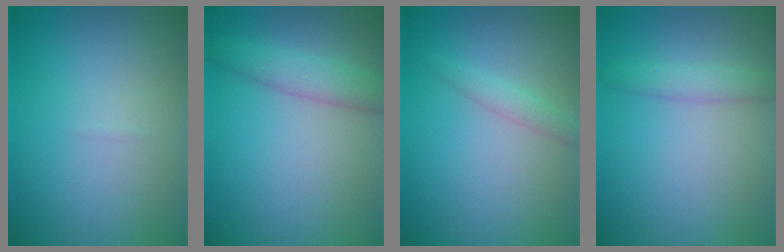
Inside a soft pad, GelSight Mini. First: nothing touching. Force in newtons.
{"total": 3.2, "press": 3.1, "slide": 0.2}
{"total": 1.4, "press": 1.4, "slide": 0.0}
{"total": 2.0, "press": 2.0, "slide": 0.1}